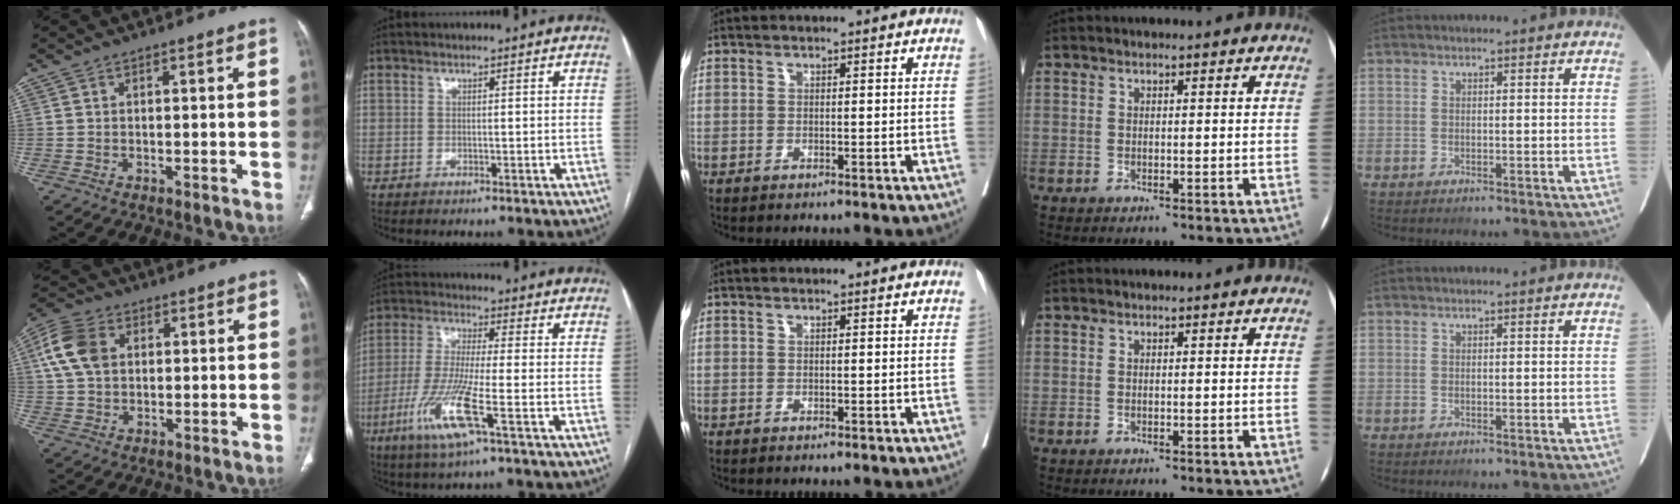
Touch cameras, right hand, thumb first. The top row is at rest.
{"thumb": {"total": 9.7, "force": [2.3, 6.9, 6.4], "torque": [-0.129, 0.013, 0.041]}, "index": {"total": 10.1, "force": [-4.2, 0.0, 9.2], "torque": [-0.193, -0.020, -0.086]}}